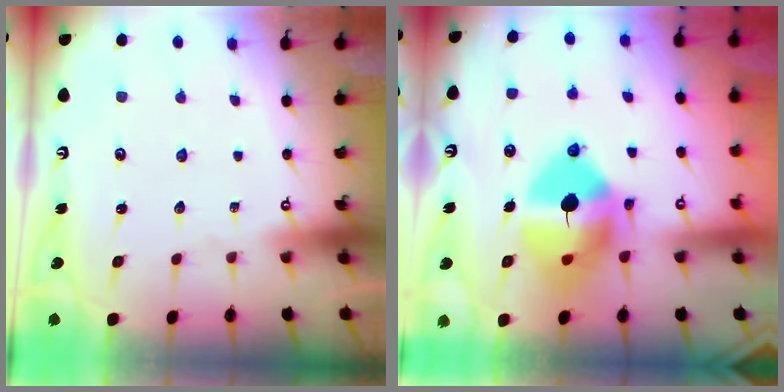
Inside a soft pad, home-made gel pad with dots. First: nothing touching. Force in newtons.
{"total": 15.1, "press": 15.0, "slide": 2.3}